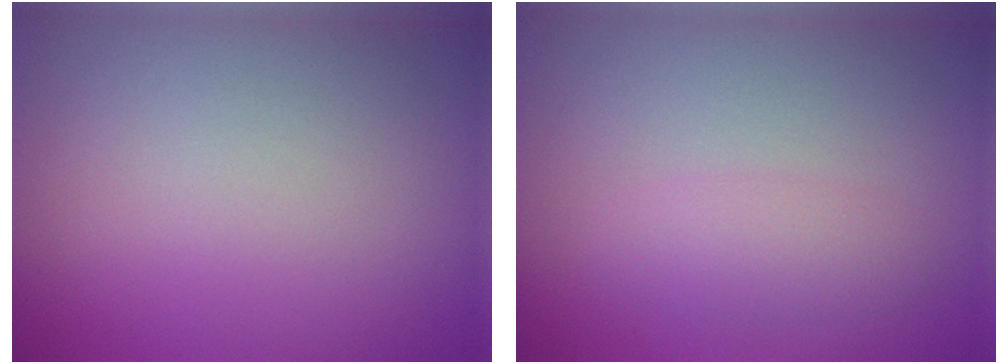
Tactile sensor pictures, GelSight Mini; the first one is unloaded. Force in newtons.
{"total": 1.8, "press": 1.8, "slide": 0.0}